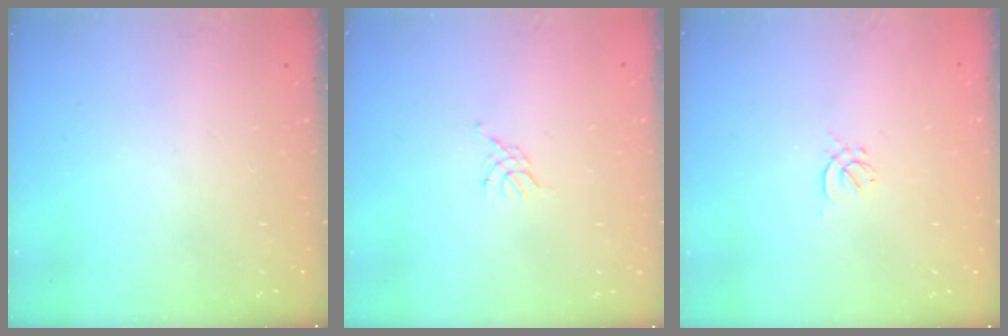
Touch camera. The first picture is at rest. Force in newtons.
{"total": 2.3, "press": 2.2, "slide": 0.5}
{"total": 0.7, "press": 0.5, "slide": 0.5}